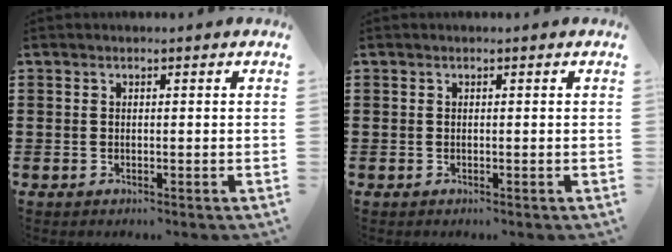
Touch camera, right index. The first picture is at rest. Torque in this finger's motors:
{"motor_torque": [-0.01, 0.01, 0.00, 0.00]}